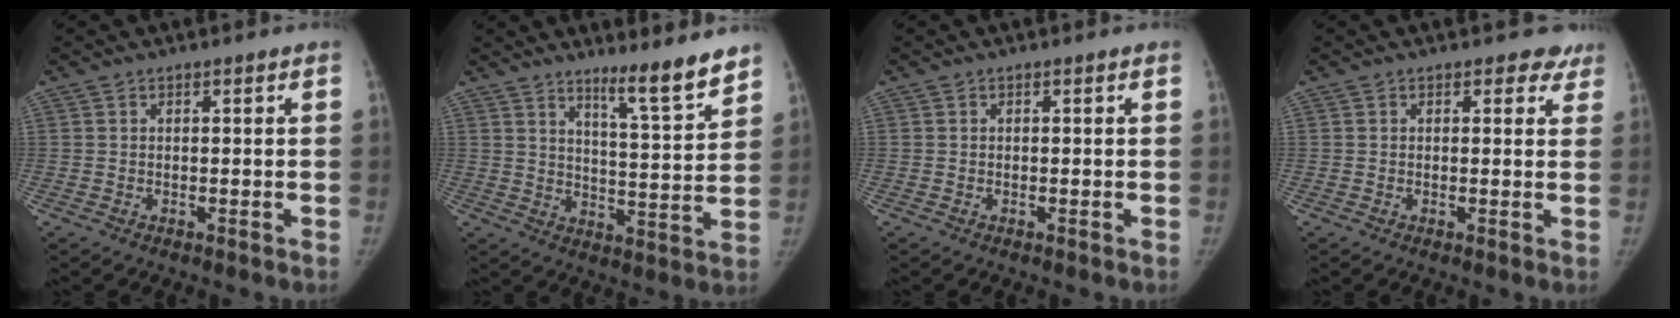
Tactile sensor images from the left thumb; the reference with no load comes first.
{"total": 9.6, "force": [7.7, 0.7, 5.7], "torque": [-0.074, -0.068, 0.123]}
{"total": 0.0}
{"total": 3.4, "force": [2.6, 2.1, 0.7], "torque": [0.026, -0.012, 0.014]}